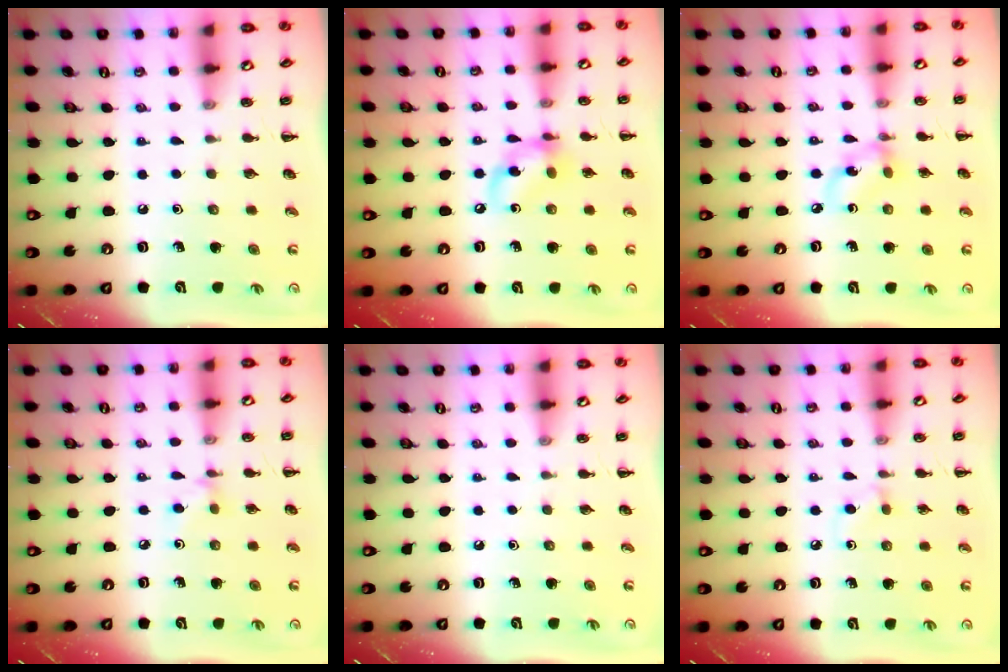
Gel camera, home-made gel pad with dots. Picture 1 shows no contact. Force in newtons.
{"total": 10.2, "press": 10.1, "slide": 1.7}
{"total": 6.1, "press": 6.0, "slide": 0.8}
{"total": 3.0, "press": 2.8, "slide": 0.9}
{"total": 0.0}
{"total": 4.1, "press": 3.7, "slide": 1.8}